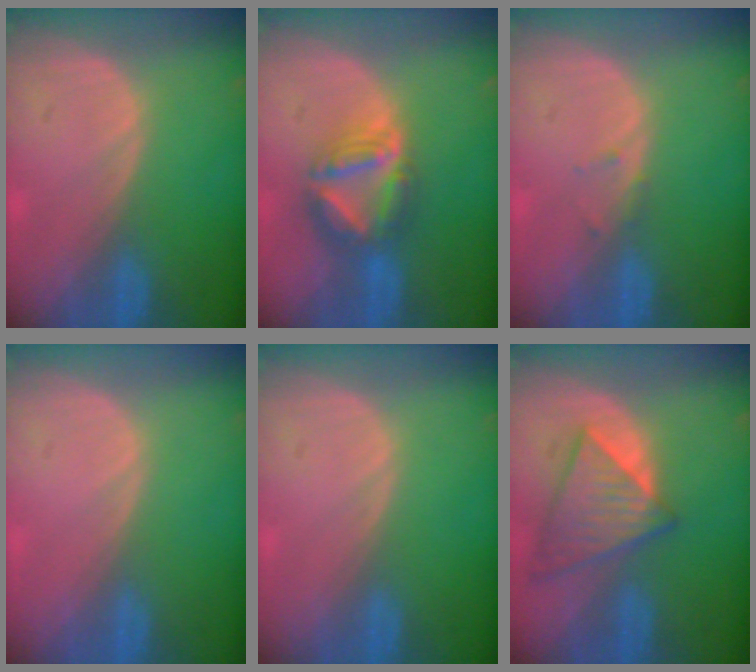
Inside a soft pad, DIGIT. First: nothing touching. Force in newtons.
{"total": 7.7, "press": 6.7, "slide": 3.7}
{"total": 0.8, "press": 0.8, "slide": 0.2}
{"total": 0.0}
{"total": 0.0}
{"total": 7.6, "press": 7.3, "slide": 2.2}